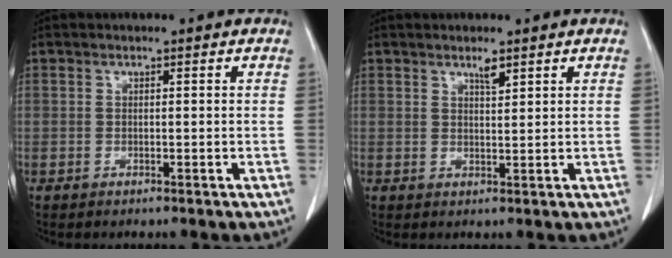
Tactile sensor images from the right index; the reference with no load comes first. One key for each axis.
{"total": 1.8, "fx": 1.3, "fy": 0.2, "fz": 1.2, "tx": -0.025, "ty": -0.002, "tz": 0.026}